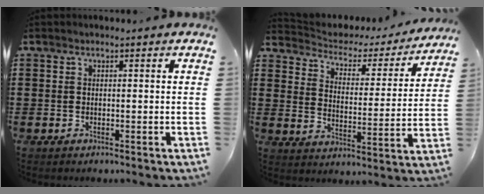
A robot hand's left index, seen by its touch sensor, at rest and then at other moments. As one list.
[{"total": 2.9, "force": [2.4, 1.4, 0.5], "torque": [-0.029, -0.019, 0.034]}]